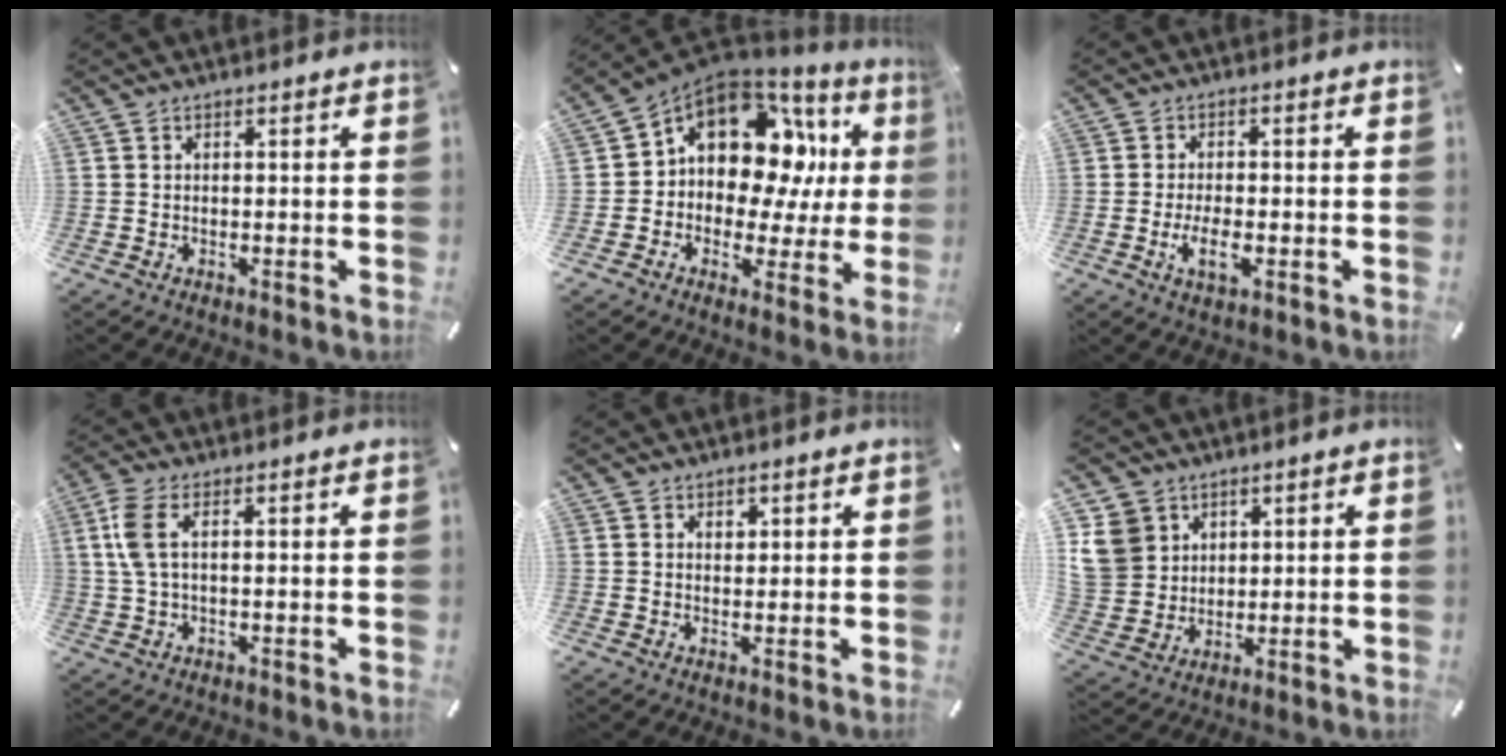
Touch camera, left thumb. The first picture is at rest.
{"total": 13.9, "force": [4.7, 10.0, 8.4], "torque": [-0.125, -0.038, 0.082]}
{"total": 5.7, "force": [-1.9, 2.7, 4.6], "torque": [-0.095, 0.002, -0.035]}
{"total": 5.4, "force": [0.8, 2.0, 5.0], "torque": [-0.125, -0.005, 0.007]}
{"total": 1.3, "force": [0.8, 1.0, 0.1], "torque": [0.007, -0.002, 0.014]}
{"total": 9.9, "force": [4.2, 8.7, 2.0], "torque": [-0.057, -0.015, 0.085]}